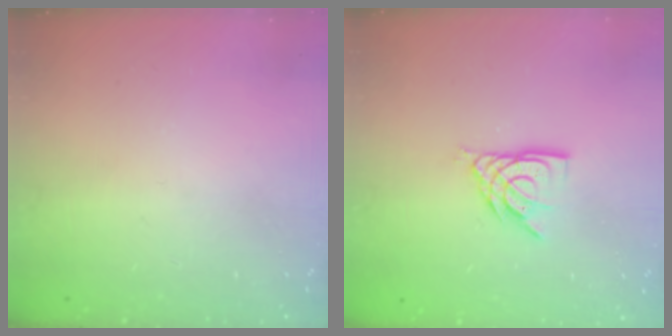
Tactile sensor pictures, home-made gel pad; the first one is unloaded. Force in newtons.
{"total": 7.9, "press": 7.8, "slide": 0.6}